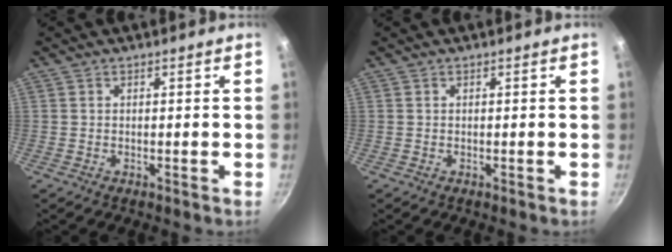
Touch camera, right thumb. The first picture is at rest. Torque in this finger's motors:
{"motor_torque": [0.00, 0.00, 0.15, -0.14, 0.00]}